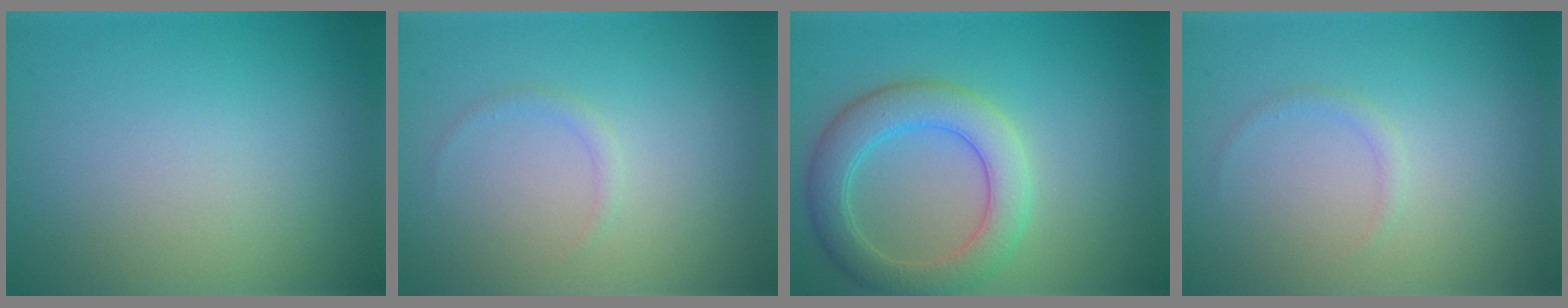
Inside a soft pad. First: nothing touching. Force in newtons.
{"total": 0.8, "press": 0.8, "slide": 0.2}
{"total": 5.1, "press": 5.1, "slide": 0.4}
{"total": 0.8, "press": 0.8, "slide": 0.2}